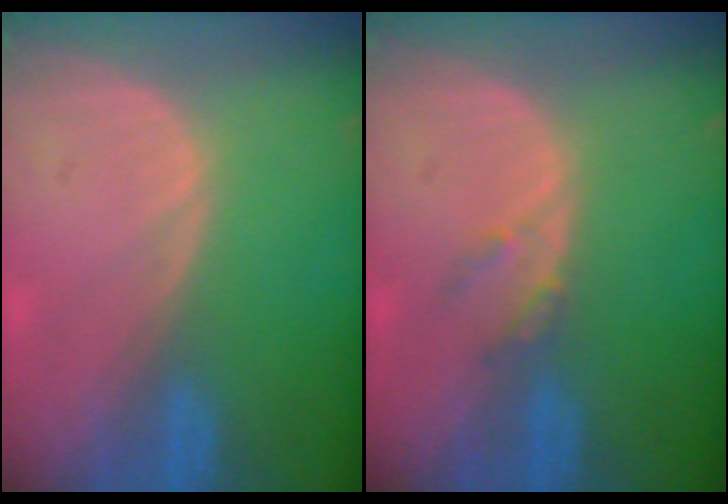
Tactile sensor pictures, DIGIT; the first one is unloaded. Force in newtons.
{"total": 1.9, "press": 1.9, "slide": 0.1}